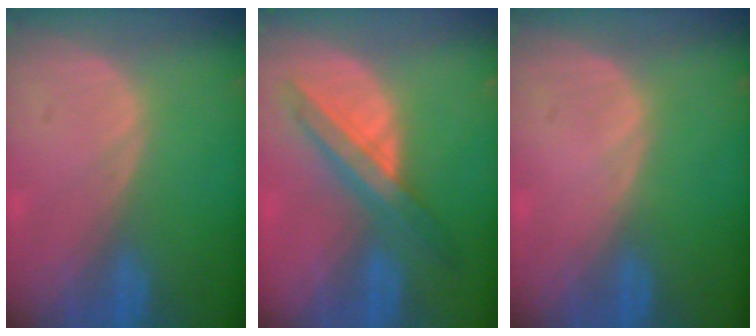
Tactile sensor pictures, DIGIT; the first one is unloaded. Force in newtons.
{"total": 6.3, "press": 6.3, "slide": 0.3}
{"total": 0.0}